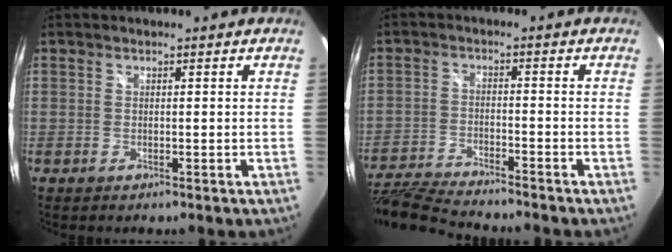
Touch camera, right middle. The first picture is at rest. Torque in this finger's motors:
{"motor_torque": [-0.15, -0.59, 0.00, 0.00]}